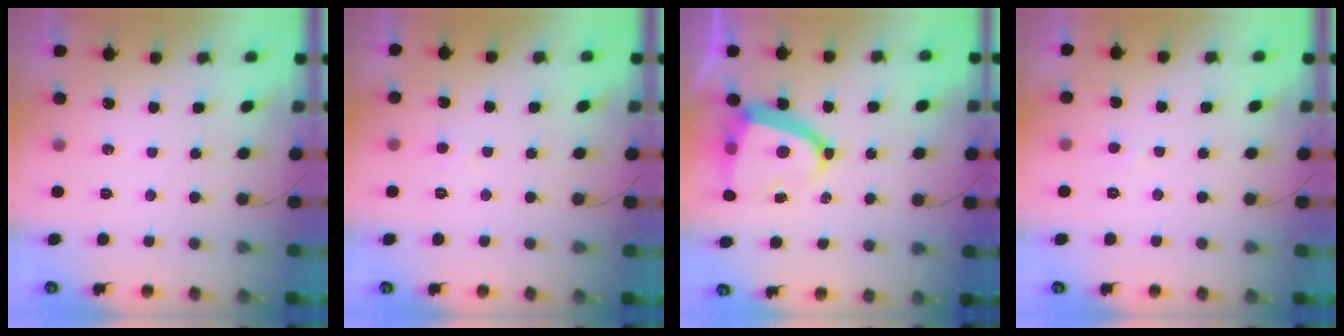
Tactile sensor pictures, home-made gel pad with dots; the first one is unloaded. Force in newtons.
{"total": 2.0, "press": 2.0, "slide": 0.2}
{"total": 13.4, "press": 13.3, "slide": 1.6}
{"total": 2.2, "press": 2.2, "slide": 0.2}